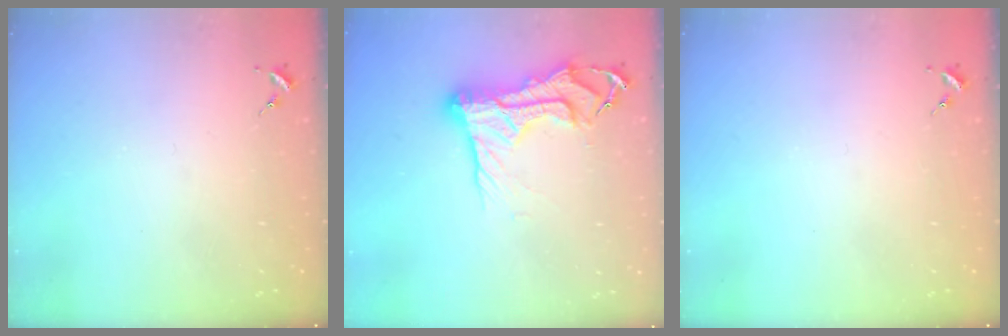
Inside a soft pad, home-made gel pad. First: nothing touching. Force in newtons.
{"total": 18.5, "press": 18.4, "slide": 1.8}
{"total": 0.0}